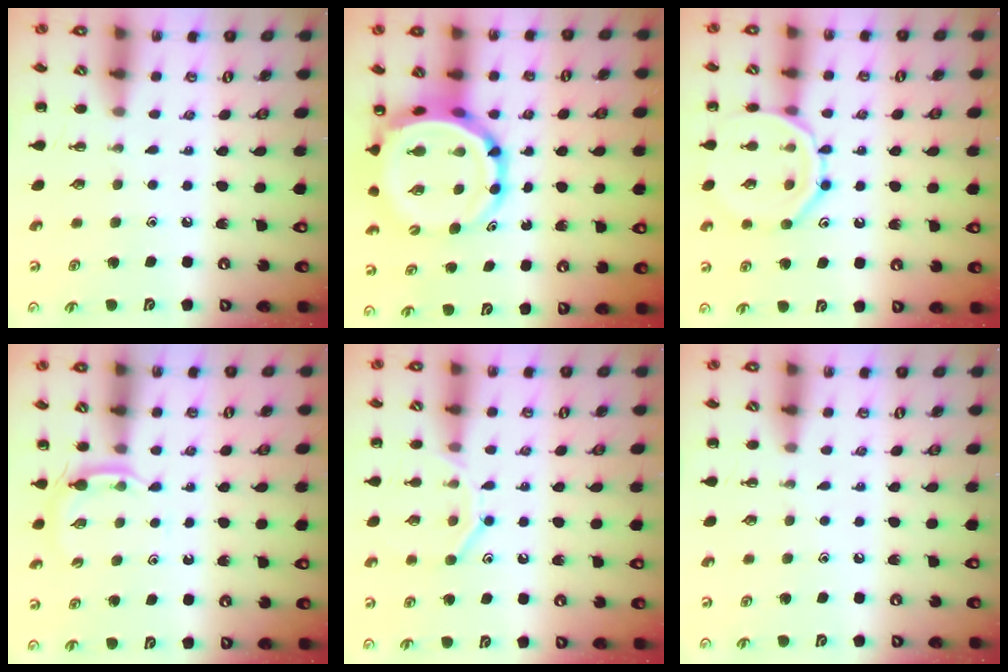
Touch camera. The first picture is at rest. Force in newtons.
{"total": 11.4, "press": 10.9, "slide": 3.2}
{"total": 13.3, "press": 13.3, "slide": 0.5}
{"total": 3.1, "press": 2.9, "slide": 1.1}
{"total": 10.4, "press": 10.3, "slide": 1.6}
{"total": 0.0}